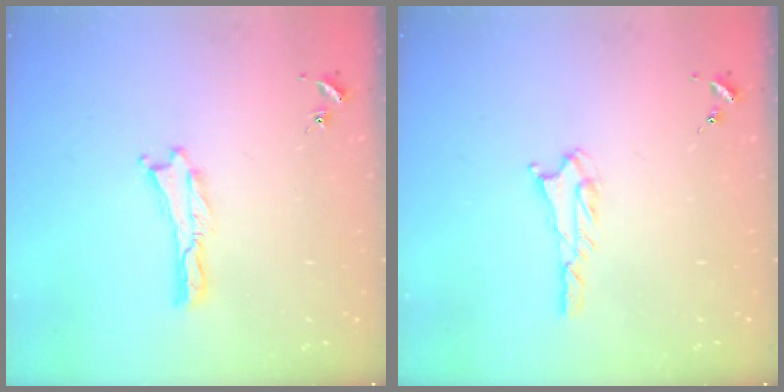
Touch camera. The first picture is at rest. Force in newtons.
{"total": 1.8, "press": 1.8, "slide": 0.2}